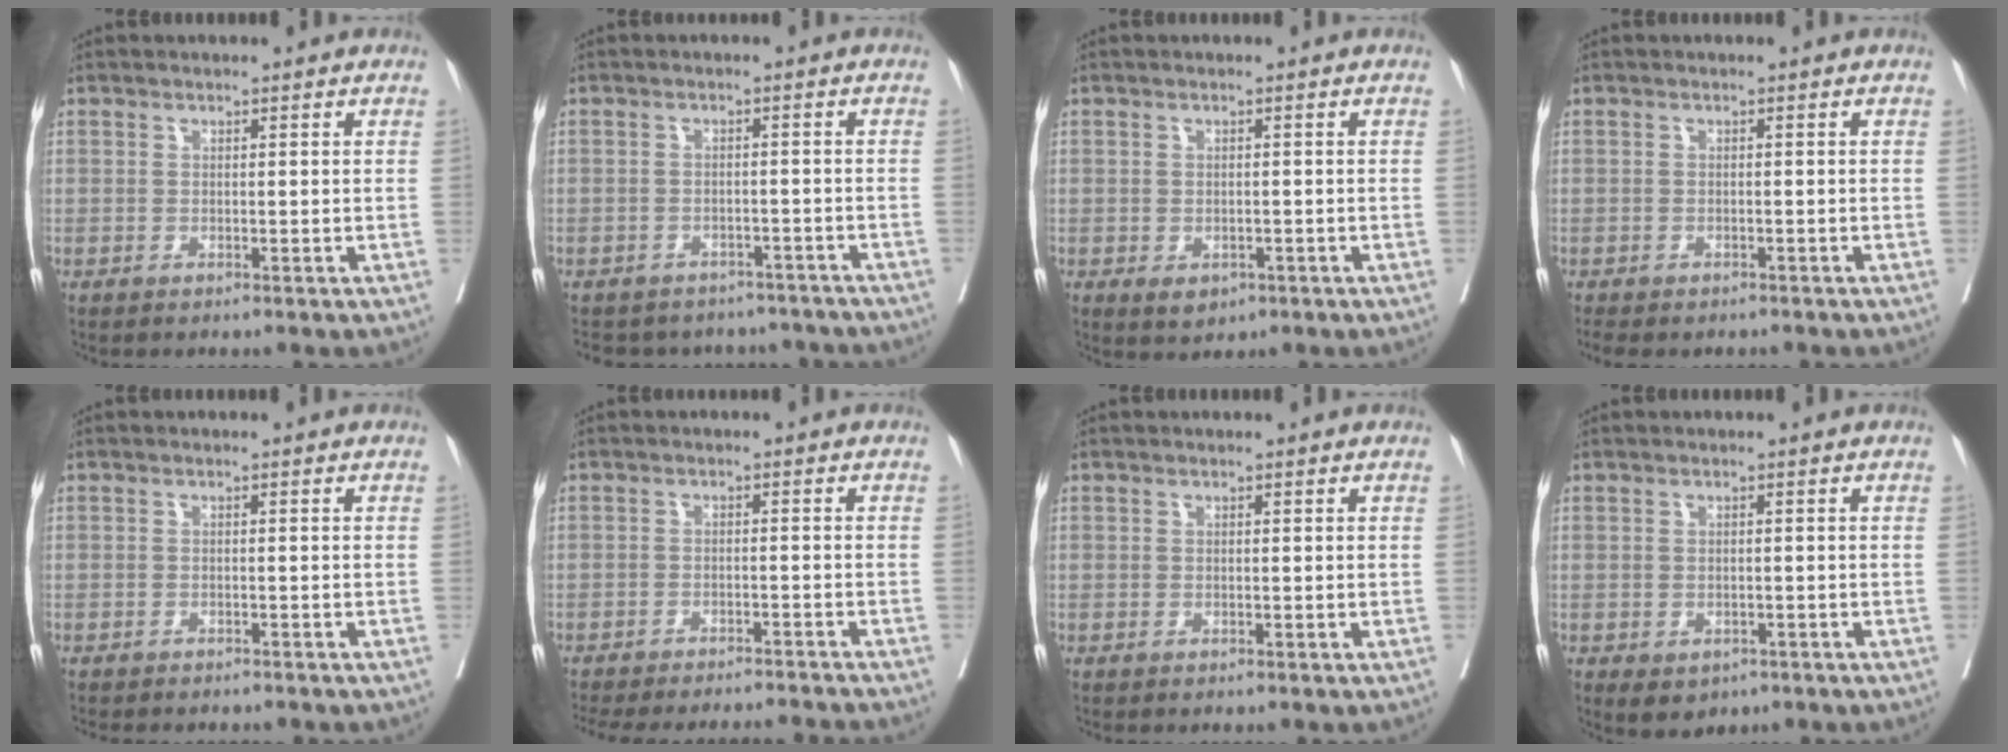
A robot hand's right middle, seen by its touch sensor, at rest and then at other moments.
{"total": 12.2, "force": [-11.0, 5.0, 2.0], "torque": [-0.034, 0.015, -0.117]}
{"total": 2.7, "force": [-1.2, 1.8, 1.6], "torque": [-0.020, -0.002, -0.006]}
{"total": 5.2, "force": [-4.4, 2.0, 1.9], "torque": [-0.025, -0.005, -0.058]}
{"total": 6.8, "force": [-6.0, 1.6, 2.6], "torque": [-0.031, -0.007, -0.074]}
{"total": 15.7, "force": [-14.8, 0.9, 5.2], "torque": [-0.099, -0.020, -0.199]}
{"total": 0.0}
{"total": 4.0, "force": [-2.3, 2.7, 1.7], "torque": [-0.018, -0.003, -0.025]}